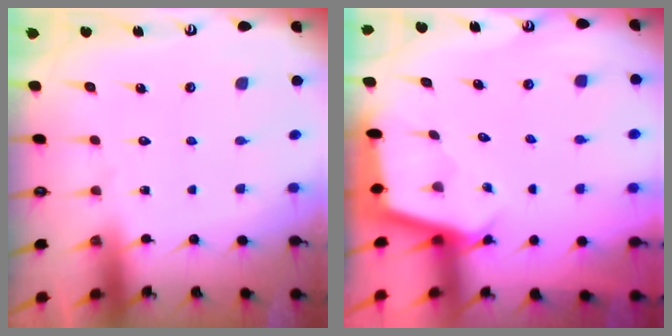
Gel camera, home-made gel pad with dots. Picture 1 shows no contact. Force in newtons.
{"total": 2.3, "press": 2.3, "slide": 0.2}